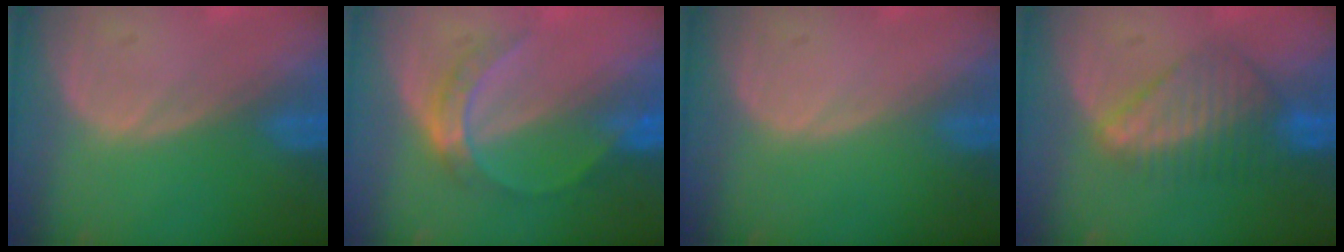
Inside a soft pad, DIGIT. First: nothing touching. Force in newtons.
{"total": 5.0, "press": 4.7, "slide": 1.5}
{"total": 0.0}
{"total": 6.7, "press": 6.6, "slide": 1.3}